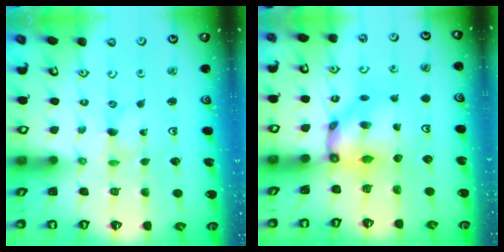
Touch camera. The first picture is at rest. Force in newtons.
{"total": 8.3, "press": 8.2, "slide": 0.6}